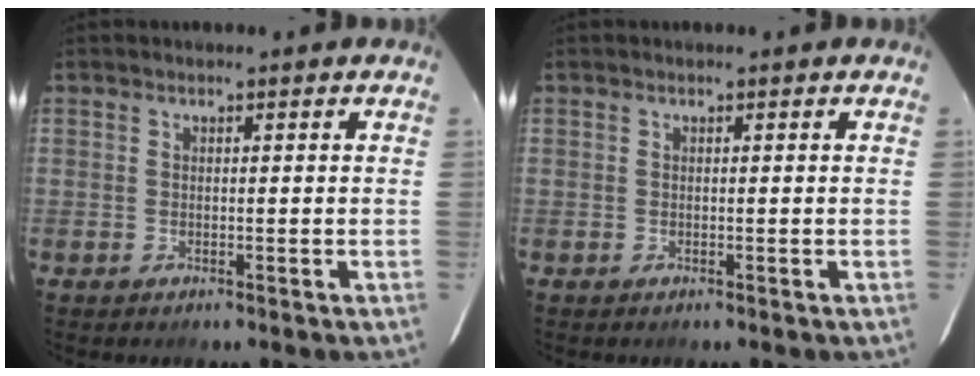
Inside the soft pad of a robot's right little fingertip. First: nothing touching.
{"total": 0.0}